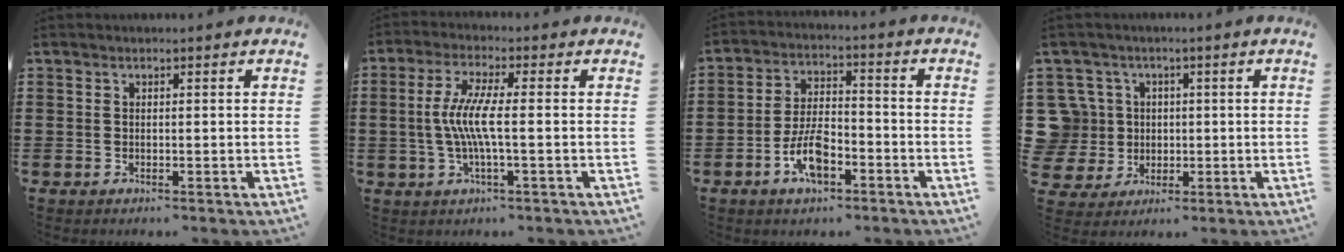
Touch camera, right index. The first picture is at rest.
{"total": 6.5, "force": [-0.7, 0.6, 6.5], "torque": [-0.138, -0.011, -0.023]}
{"total": 7.4, "force": [-3.4, 3.3, 5.6], "torque": [-0.125, 0.003, -0.069]}
{"total": 7.5, "force": [0.9, 7.2, 1.8], "torque": [-0.095, 0.011, 0.014]}